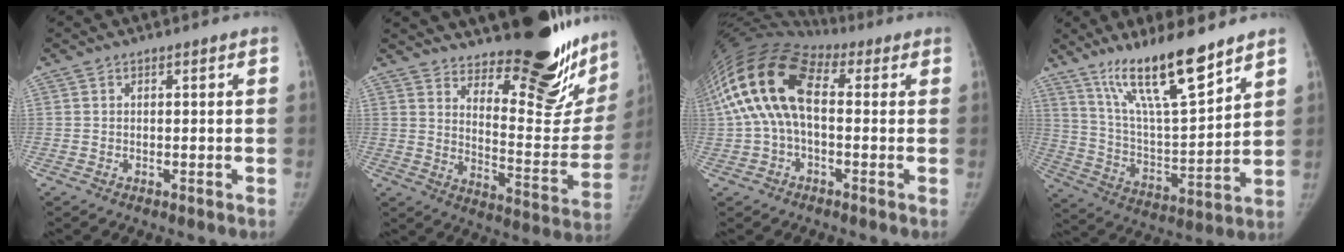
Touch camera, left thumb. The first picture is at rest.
{"total": 25.6, "force": [19.7, 7.8, 14.4], "torque": [-0.156, -0.153, 0.263]}
{"total": 17.0, "force": [2.2, 9.6, 13.8], "torque": [-0.281, 0.045, 0.028]}
{"total": 17.5, "force": [12.6, 3.2, 11.8], "torque": [-0.187, -0.074, 0.233]}